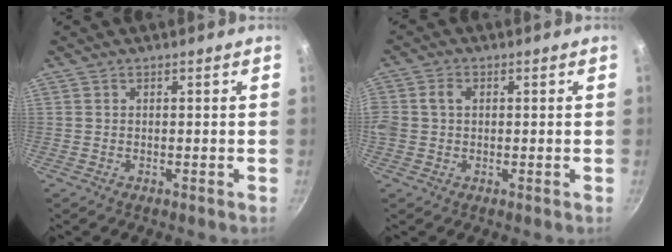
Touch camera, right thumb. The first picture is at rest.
{"total": 4.7, "force": [0.5, 3.6, 3.0], "torque": [-0.061, 0.013, 0.002]}